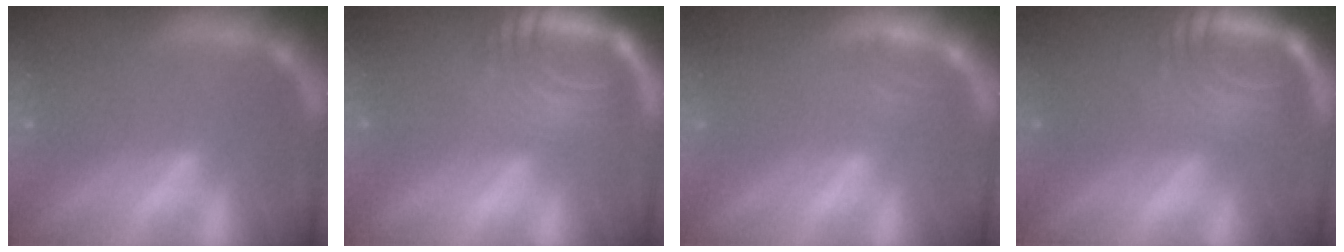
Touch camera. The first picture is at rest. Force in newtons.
{"total": 8.5}
{"total": 2.0}
{"total": 8.1}